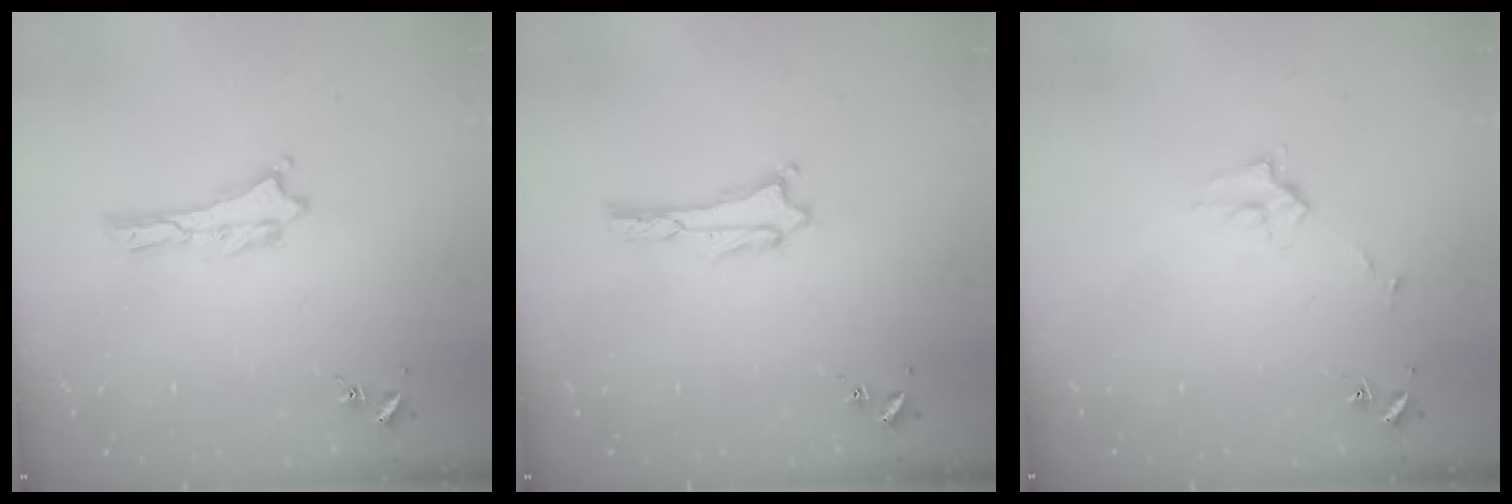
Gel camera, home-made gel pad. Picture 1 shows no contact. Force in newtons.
{"total": 1.6, "press": 1.6, "slide": 0.2}
{"total": 2.7, "press": 2.7, "slide": 0.3}